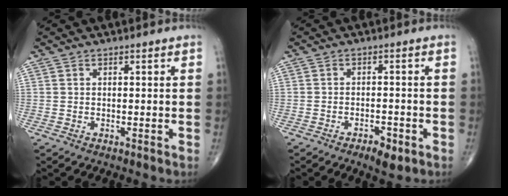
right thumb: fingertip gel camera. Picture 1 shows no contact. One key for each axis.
{"total": 3.7, "fx": -2.2, "fy": 1.5, "fz": 2.6, "tx": -0.038, "ty": 0.008, "tz": -0.031}